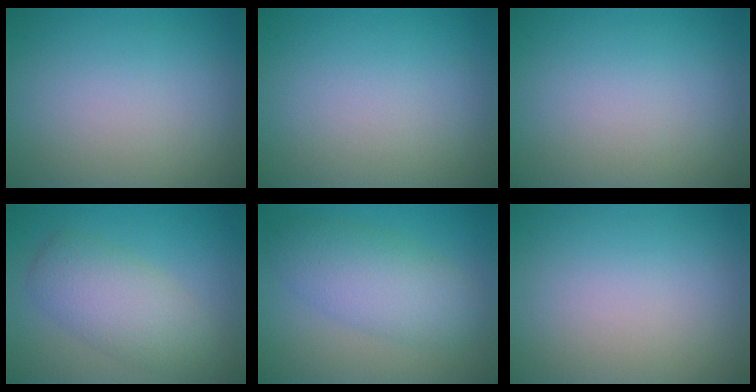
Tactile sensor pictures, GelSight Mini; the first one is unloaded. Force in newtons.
{"total": 0.0}
{"total": 0.0}
{"total": 5.0, "press": 5.0, "slide": 0.2}
{"total": 5.3, "press": 5.3, "slide": 0.0}
{"total": 0.0}